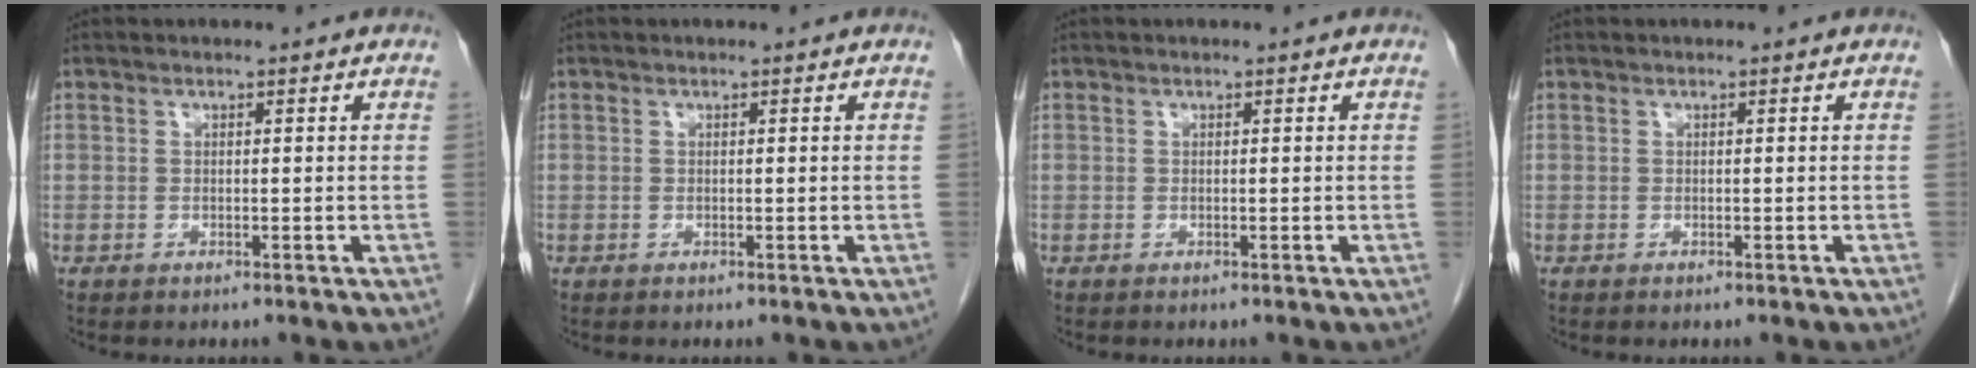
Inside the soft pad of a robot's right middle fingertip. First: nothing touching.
{"total": 0.0}
{"total": 0.0}
{"total": 0.0}